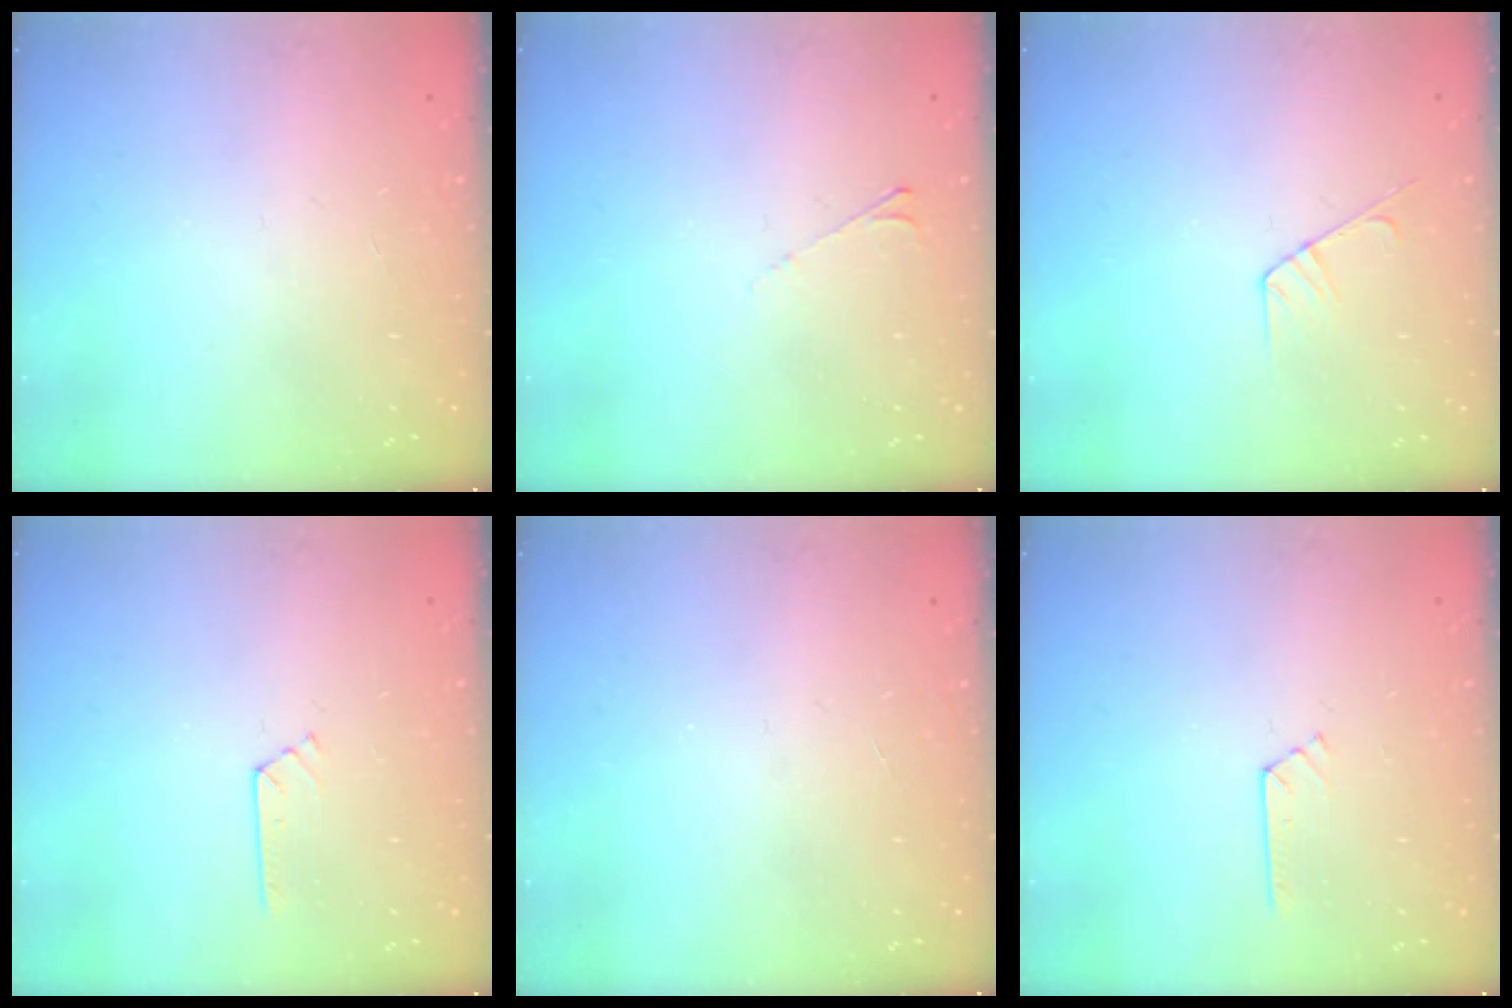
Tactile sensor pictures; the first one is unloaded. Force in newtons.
{"total": 2.6, "press": 2.6, "slide": 0.5}
{"total": 5.9, "press": 5.9, "slide": 0.7}
{"total": 2.5, "press": 2.5, "slide": 0.3}
{"total": 0.0}
{"total": 2.5, "press": 2.5, "slide": 0.3}